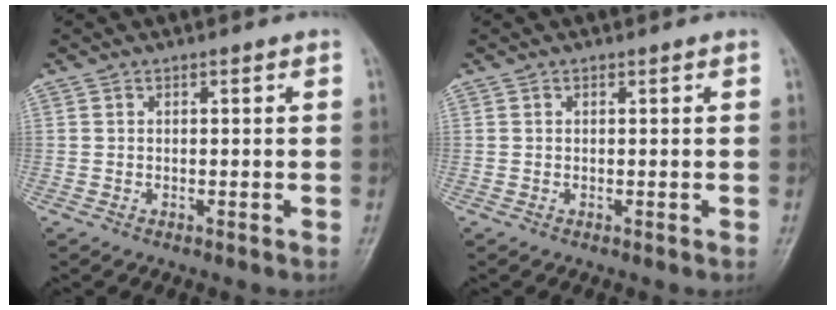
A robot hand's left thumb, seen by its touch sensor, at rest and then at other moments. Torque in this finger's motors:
{"motor_torque": [-0.01, 0.01, 0.00, 0.00, 0.00]}